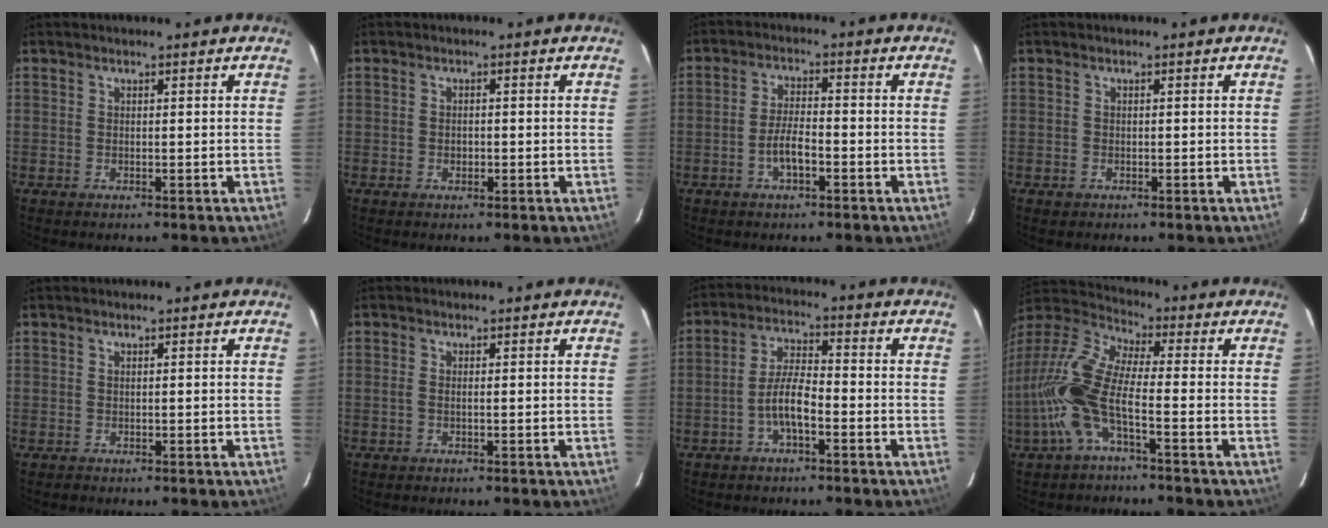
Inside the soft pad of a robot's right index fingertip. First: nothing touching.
{"total": 1.3, "force": [-0.5, 0.9, 0.8], "torque": [-0.014, 0.003, -0.008]}
{"total": 4.9, "force": [-2.3, 1.5, 4.1], "torque": [-0.084, 0.006, -0.041]}
{"total": 1.1, "force": [-0.6, 0.9, 0.1], "torque": [0.000, 0.001, -0.007]}
{"total": 0.0}
{"total": 1.0, "force": [-0.3, 0.1, 1.0], "torque": [-0.021, 0.001, -0.007]}
{"total": 6.0, "force": [-2.8, 1.6, 5.1], "torque": [-0.107, 0.012, -0.052]}
{"total": 13.8, "force": [-4.6, 3.6, 12.5], "torque": [-0.268, -0.001, -0.100]}